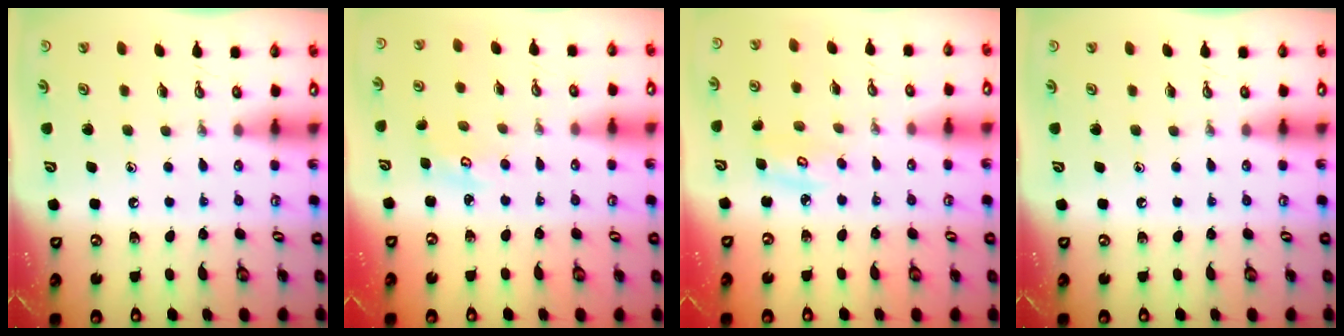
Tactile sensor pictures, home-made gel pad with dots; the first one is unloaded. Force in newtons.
{"total": 3.1, "press": 3.1, "slide": 0.3}
{"total": 4.4, "press": 4.4, "slide": 0.2}
{"total": 0.0}